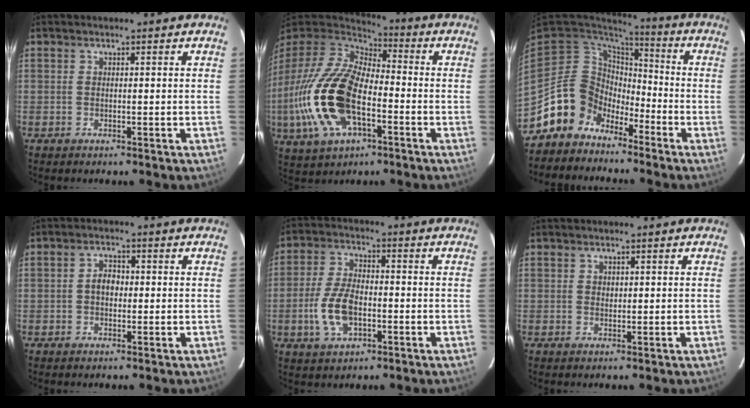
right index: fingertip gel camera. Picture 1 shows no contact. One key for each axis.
{"total": 23.5, "fx": -5.8, "fy": 12.4, "fz": 19.1, "tx": -0.422, "ty": -0.027, "tz": -0.104}
{"total": 11.7, "fx": -8.0, "fy": 8.5, "fz": 1.5, "tx": -0.048, "ty": 0.033, "tz": -0.144}
{"total": 2.9, "fx": -0.2, "fy": 2.2, "fz": 1.9, "tx": -0.032, "ty": 0.010, "tz": -0.004}
{"total": 9.4, "fx": -2.6, "fy": 5.1, "fz": 7.4, "tx": -0.160, "ty": 0.004, "tz": -0.044}
{"total": 0.8, "fx": 0.4, "fy": 0.7, "fz": 0.2, "tx": -0.002, "ty": 0.004, "tz": 0.007}